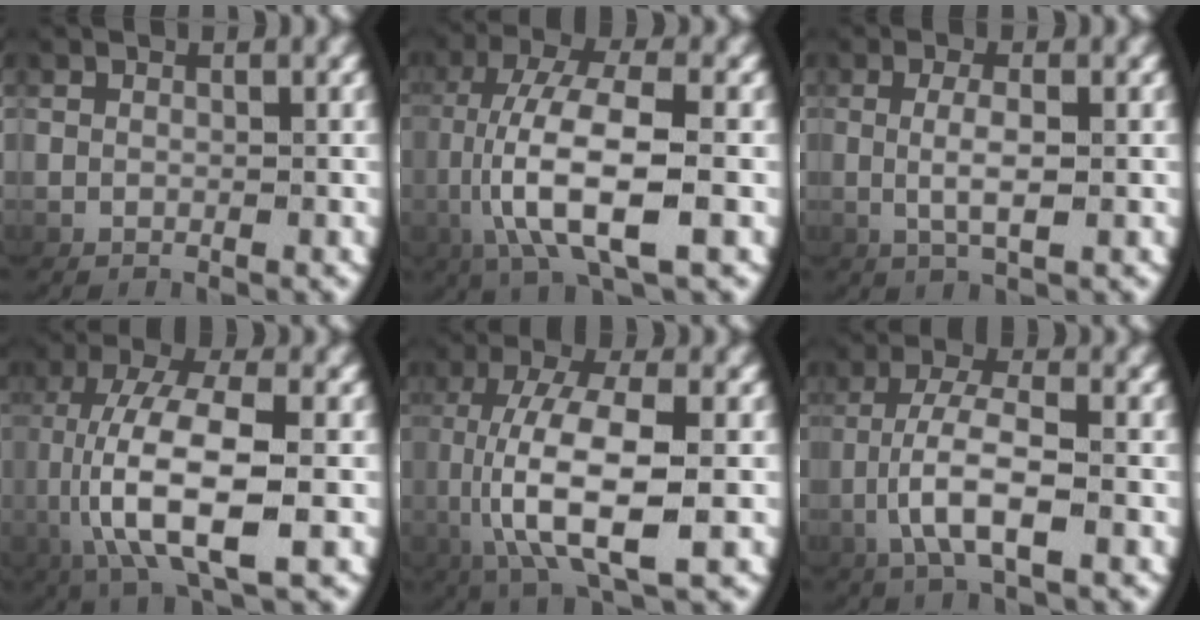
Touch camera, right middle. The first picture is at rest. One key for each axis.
{"total": 7.7, "fx": -0.7, "fy": 2.8, "fz": 7.1, "tx": -0.163, "ty": -0.017, "tz": 0.005}
{"total": 2.9, "fx": 0.1, "fy": 0.5, "fz": 2.9, "tx": -0.063, "ty": -0.006, "tz": 0.010}
{"total": 8.2, "fx": -0.5, "fy": 3.2, "fz": 7.5, "tx": -0.169, "ty": -0.017, "tz": 0.010}
{"total": 8.4, "fx": -0.6, "fy": 3.5, "fz": 7.7, "tx": -0.173, "ty": -0.024, "tz": 0.014}
{"total": 4.8, "fx": -0.8, "fy": 1.4, "fz": 4.5, "tx": -0.098, "ty": -0.011, "tz": -0.004}